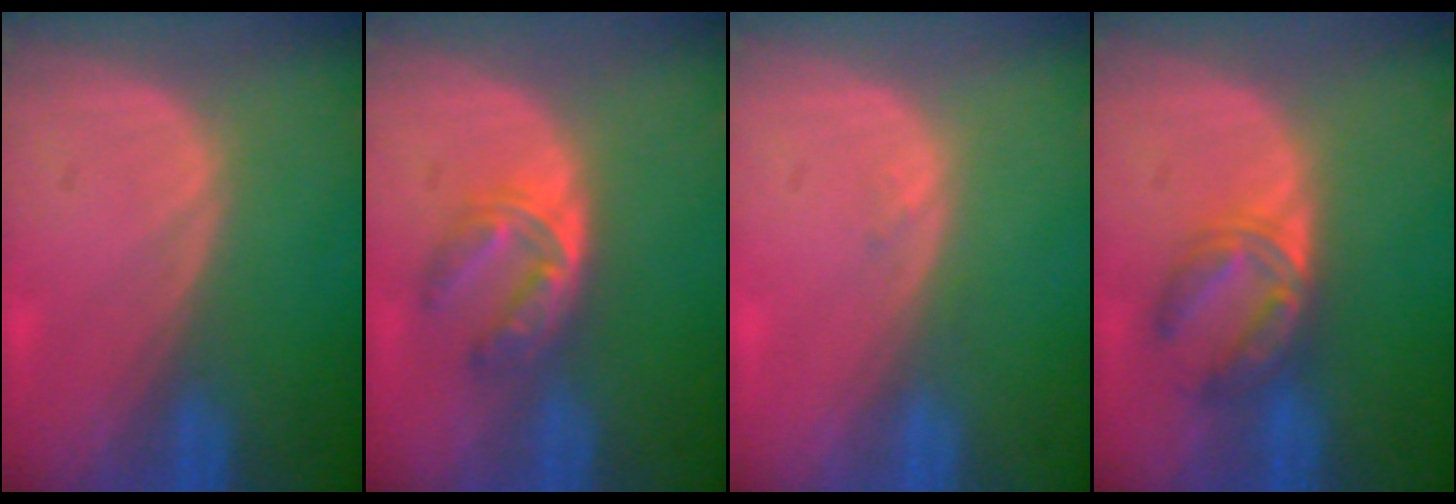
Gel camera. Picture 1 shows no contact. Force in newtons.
{"total": 6.0, "press": 4.8, "slide": 3.5}
{"total": 0.7, "press": 0.6, "slide": 0.3}
{"total": 5.4, "press": 5.3, "slide": 1.0}